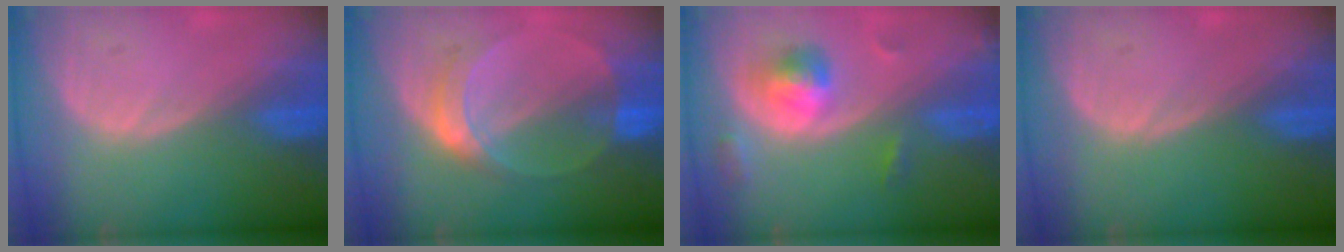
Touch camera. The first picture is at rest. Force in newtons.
{"total": 6.1, "press": 5.6, "slide": 2.4}
{"total": 5.5, "press": 5.2, "slide": 1.8}
{"total": 0.0}